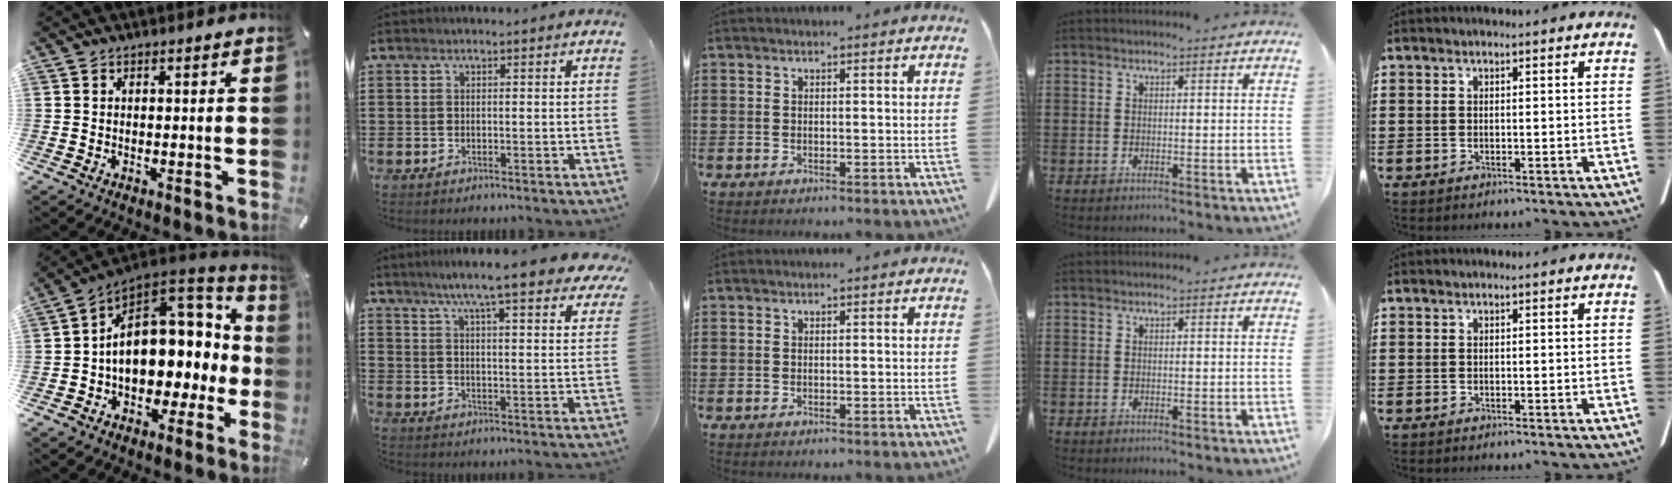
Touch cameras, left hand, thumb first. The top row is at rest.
{"thumb": {"total": 17.8, "force": [2.4, 12.6, 12.4], "torque": [-0.187, -0.019, 0.049]}, "index": {"total": 8.2, "force": [6.9, 0.2, 4.5], "torque": [-0.095, -0.027, 0.114]}}